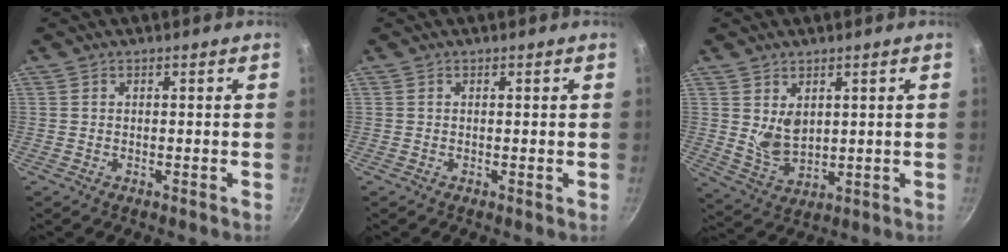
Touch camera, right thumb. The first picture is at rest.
{"total": 0.0}
{"total": 6.2, "force": [2.0, 4.2, 4.2], "torque": [-0.064, -0.026, 0.049]}